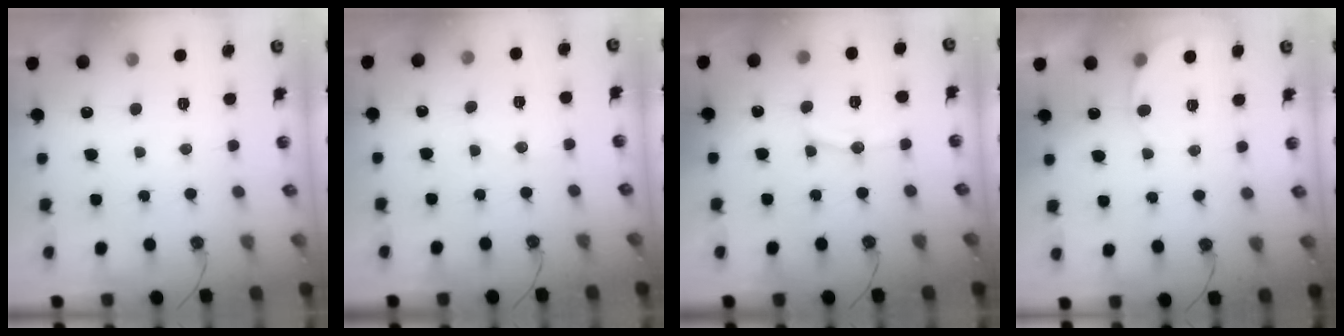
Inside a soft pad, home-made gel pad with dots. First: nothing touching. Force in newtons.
{"total": 5.5, "press": 5.5, "slide": 0.6}
{"total": 7.6, "press": 7.5, "slide": 0.8}
{"total": 4.8, "press": 4.8, "slide": 0.4}